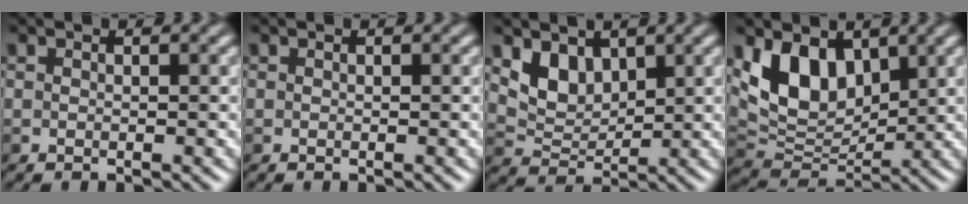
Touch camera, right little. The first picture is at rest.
{"total": 0.0}
{"total": 3.5, "force": [1.9, 2.3, 1.8], "torque": [-0.041, -0.013, 0.039]}
{"total": 6.6, "force": [2.6, 4.3, 4.3], "torque": [-0.082, -0.015, 0.048]}